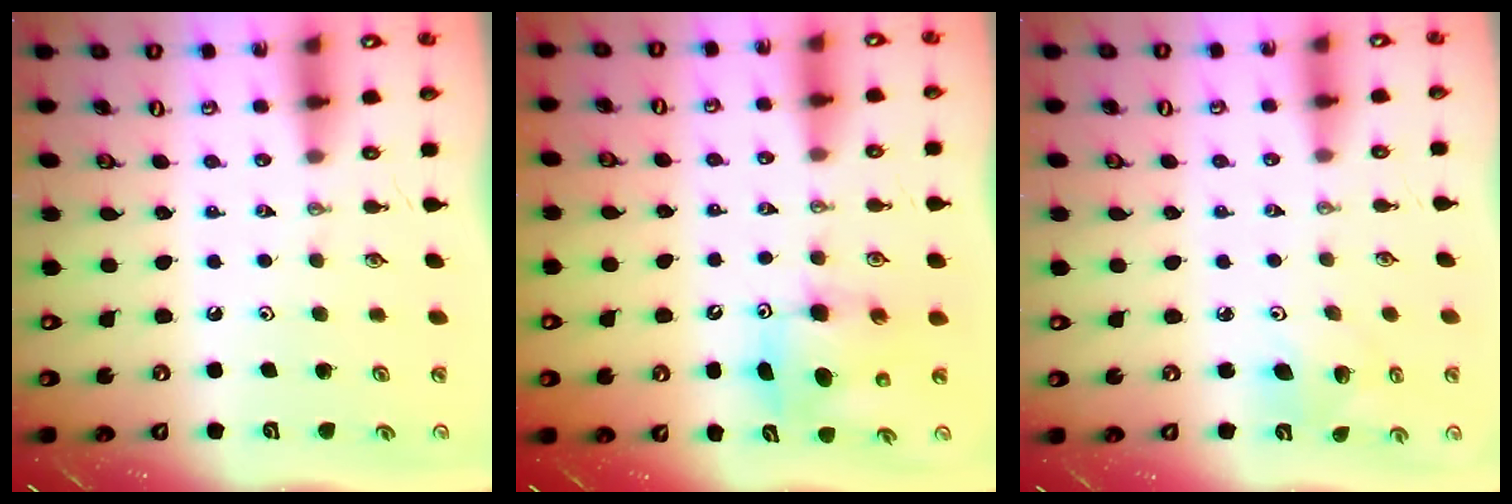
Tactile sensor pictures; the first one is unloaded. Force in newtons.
{"total": 8.1, "press": 7.9, "slide": 1.8}
{"total": 5.7, "press": 5.5, "slide": 1.5}